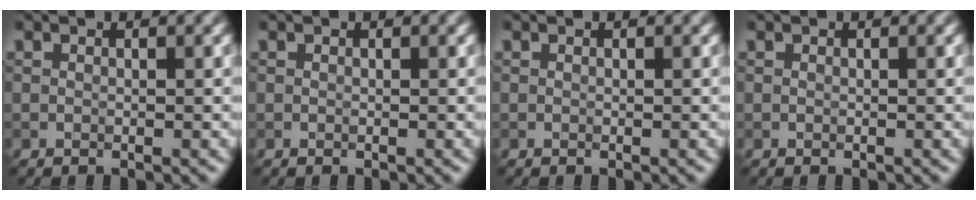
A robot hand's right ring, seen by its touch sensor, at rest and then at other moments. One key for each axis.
{"total": 0.0}
{"total": 0.0}
{"total": 0.0}